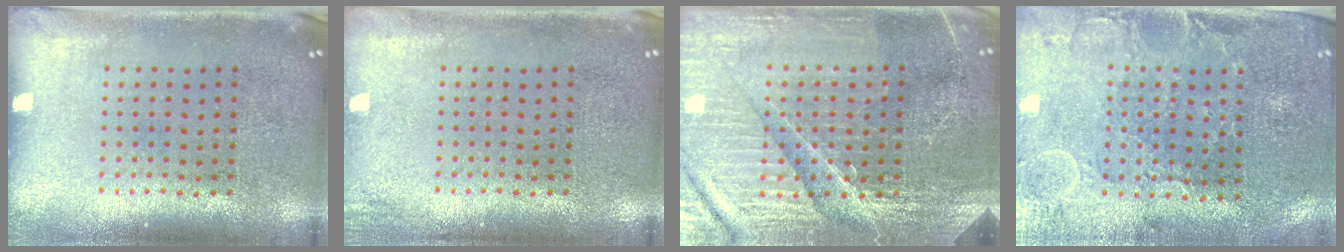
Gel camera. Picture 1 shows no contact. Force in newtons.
{"total": 1.2, "press": 1.2, "slide": 0.3}
{"total": 5.4, "press": 5.0, "slide": 2.0}
{"total": 0.6, "press": 0.3, "slide": 0.5}